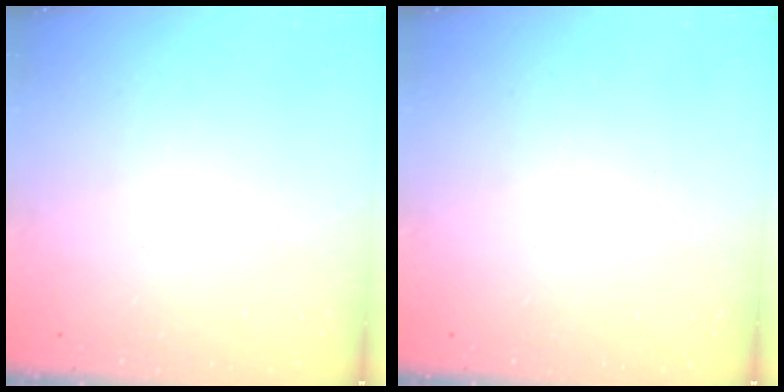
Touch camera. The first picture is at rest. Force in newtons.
{"total": 0.0}